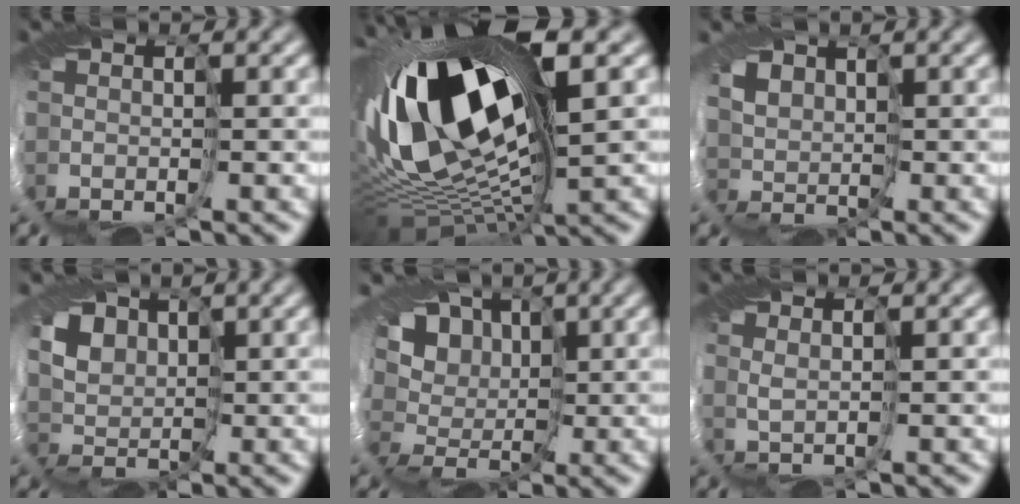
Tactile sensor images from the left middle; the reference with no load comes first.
{"total": 17.9, "force": [2.8, 7.8, 15.8], "torque": [-0.293, -0.006, 0.059]}
{"total": 1.8, "force": [1.5, 1.0, 0.3], "torque": [-0.011, -0.001, 0.022]}
{"total": 5.0, "force": [3.0, 3.6, 1.9], "torque": [-0.049, 0.005, 0.047]}
{"total": 9.2, "force": [3.6, 6.8, 5.0], "torque": [-0.079, 0.026, 0.025]}
{"total": 0.8, "force": [0.6, -0.5, -0.2], "torque": [0.000, -0.001, 0.005]}